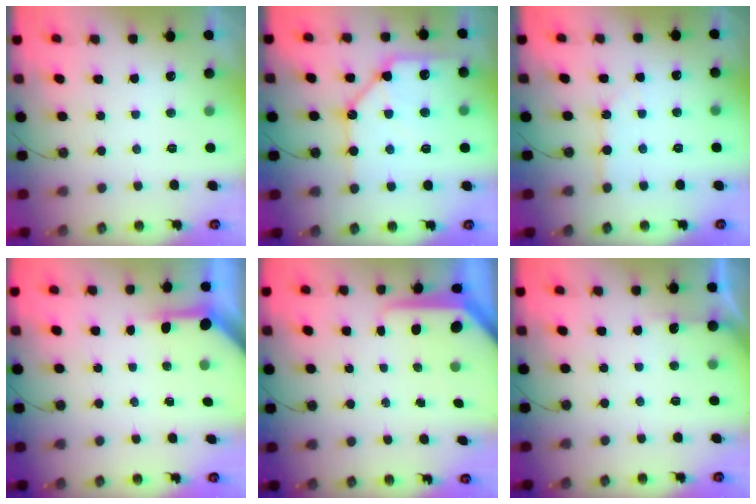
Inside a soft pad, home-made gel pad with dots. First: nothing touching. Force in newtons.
{"total": 13.9, "press": 13.8, "slide": 1.5}
{"total": 3.5, "press": 3.5, "slide": 0.5}
{"total": 3.8, "press": 3.8, "slide": 0.3}
{"total": 9.8, "press": 9.8, "slide": 0.7}
{"total": 2.6, "press": 2.6, "slide": 0.4}